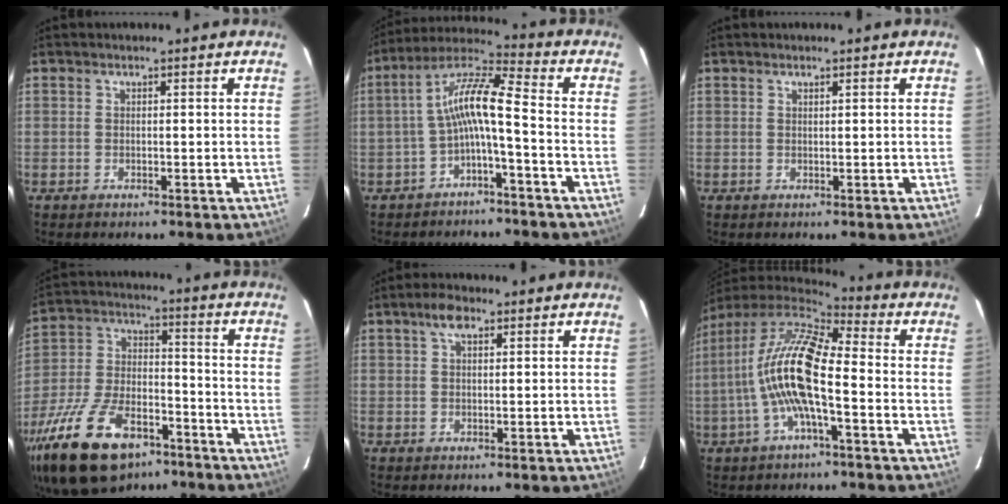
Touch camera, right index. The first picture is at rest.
{"total": 9.0, "force": [-2.3, 1.0, 8.7], "torque": [-0.190, 0.024, -0.046]}
{"total": 0.5, "force": [0.4, 0.0, 0.3], "torque": [-0.004, 0.001, 0.009]}
{"total": 23.9, "force": [-14.9, 11.7, 14.5], "torque": [-0.305, -0.020, -0.250]}
{"total": 3.6, "force": [1.9, 1.7, 2.6], "torque": [-0.047, 0.012, 0.033]}
{"total": 15.0, "force": [-2.6, 3.7, 14.3], "torque": [-0.265, 0.000, -0.054]}